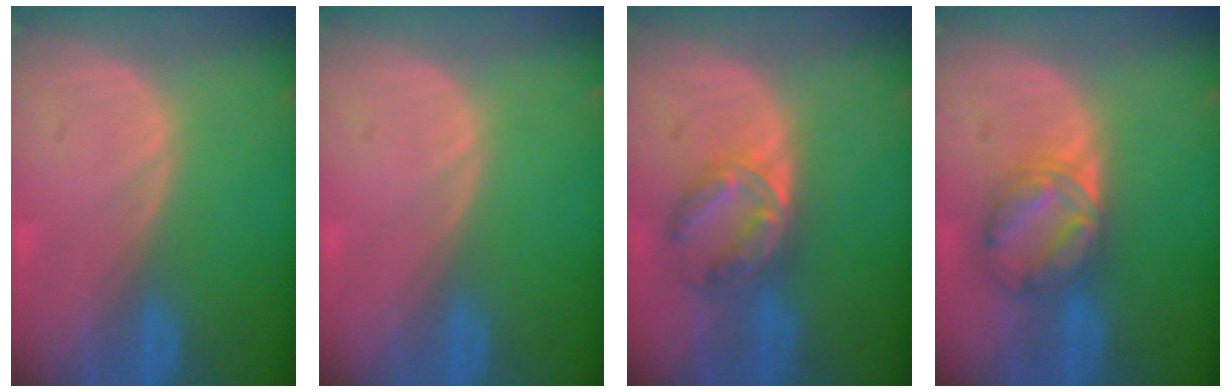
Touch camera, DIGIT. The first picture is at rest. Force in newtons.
{"total": 0.0}
{"total": 6.3, "press": 5.7, "slide": 2.7}
{"total": 6.2, "press": 6.2, "slide": 0.1}